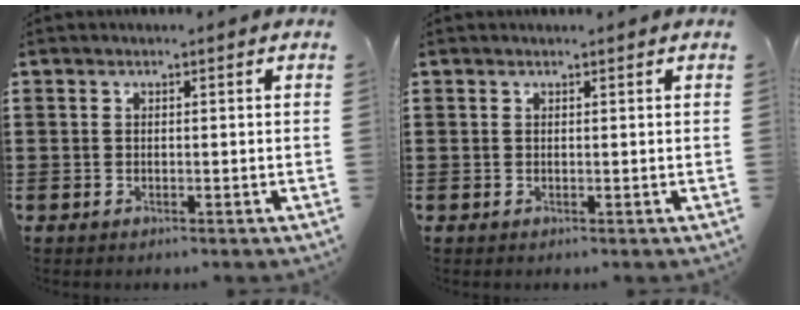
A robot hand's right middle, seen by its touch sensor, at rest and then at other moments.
{"total": 0.0}